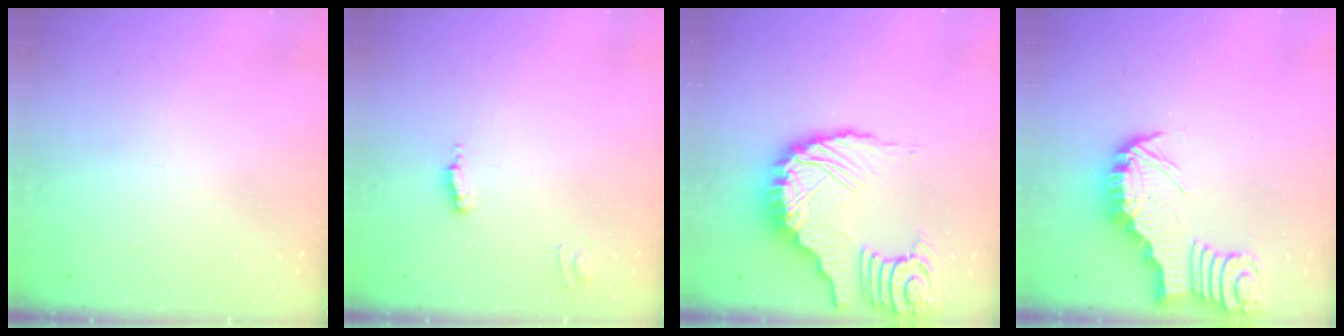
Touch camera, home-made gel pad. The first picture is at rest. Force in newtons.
{"total": 3.2, "press": 3.2, "slide": 0.2}
{"total": 11.6, "press": 11.5, "slide": 1.5}
{"total": 2.7, "press": 2.7, "slide": 0.1}